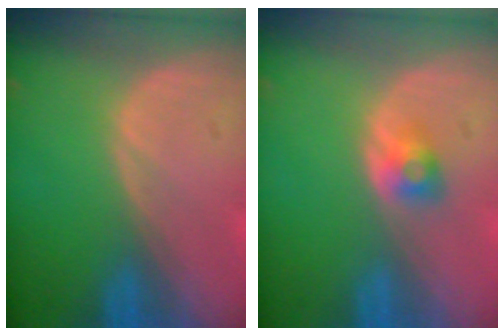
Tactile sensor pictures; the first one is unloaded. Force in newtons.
{"total": 2.6, "press": 2.3, "slide": 1.2}